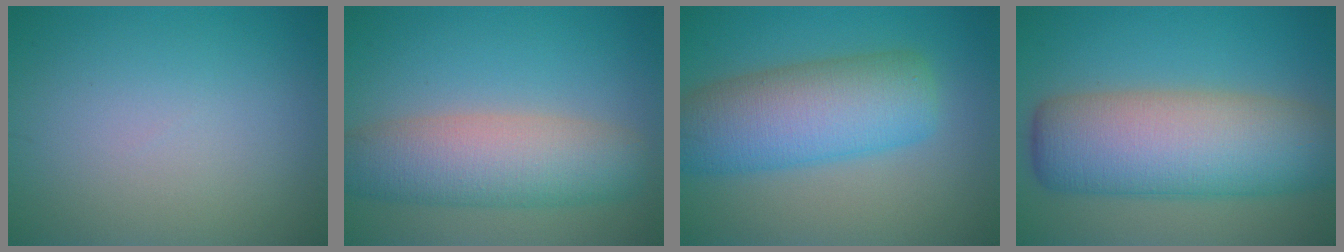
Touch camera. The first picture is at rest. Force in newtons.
{"total": 7.1, "press": 7.1, "slide": 0.5}
{"total": 8.4, "press": 8.4, "slide": 0.3}
{"total": 11.3, "press": 11.3, "slide": 0.3}